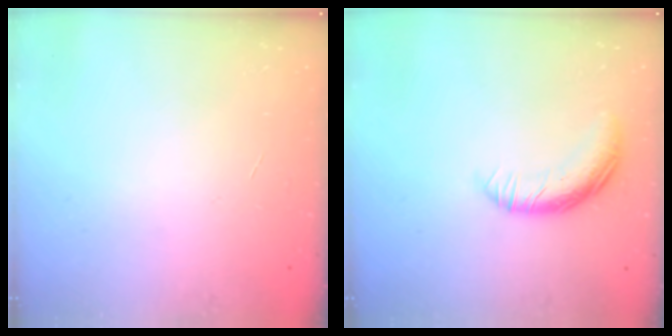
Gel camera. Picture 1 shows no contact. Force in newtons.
{"total": 10.7, "press": 10.7, "slide": 0.5}